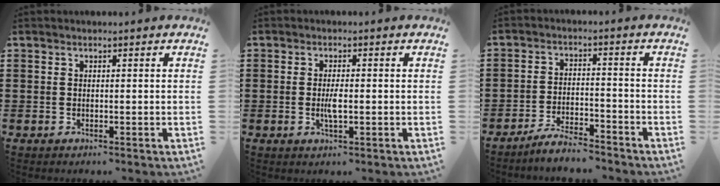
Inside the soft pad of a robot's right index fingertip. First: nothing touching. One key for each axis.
{"total": 2.8, "fx": -0.4, "fy": 0.8, "fz": 2.7, "tx": -0.055, "ty": -0.004, "tz": -0.009}
{"total": 4.7, "fx": -4.6, "fy": 0.2, "fz": 1.2, "tx": -0.029, "ty": 0.001, "tz": -0.092}